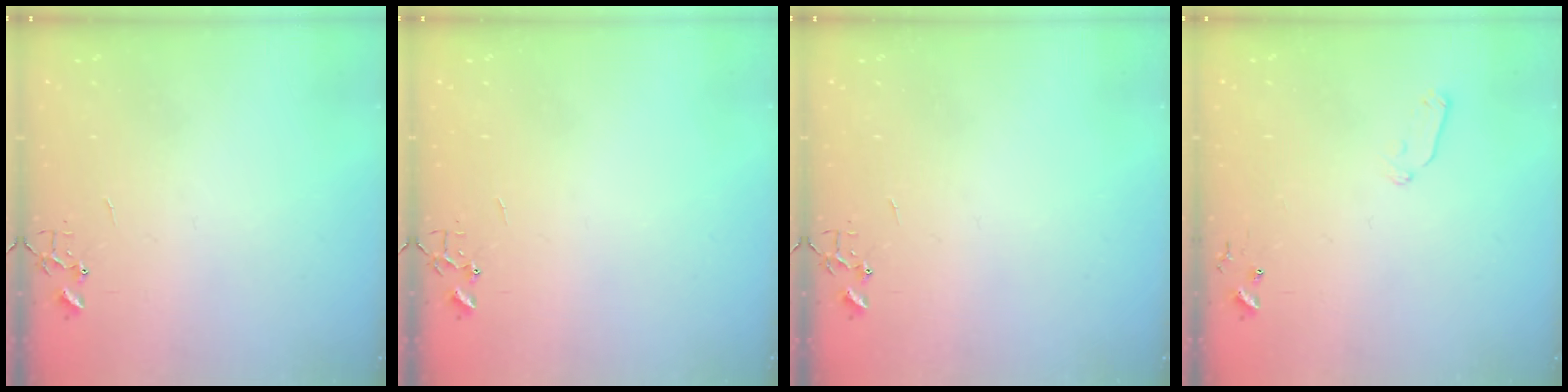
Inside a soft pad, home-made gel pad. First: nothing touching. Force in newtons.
{"total": 0.0}
{"total": 0.0}
{"total": 6.0, "press": 5.9, "slide": 1.0}